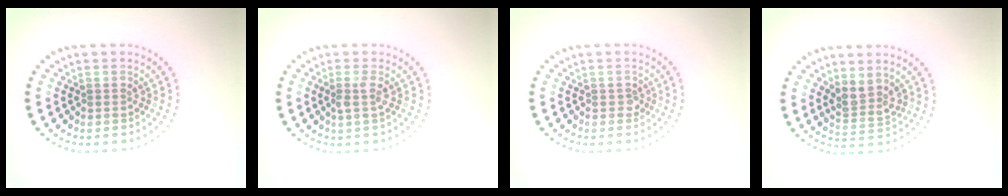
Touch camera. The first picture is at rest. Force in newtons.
{"total": 1.2, "press": 1.1, "slide": 0.6}
{"total": 0.7, "press": 0.6, "slide": 0.3}
{"total": 2.4, "press": 1.9, "slide": 1.5}